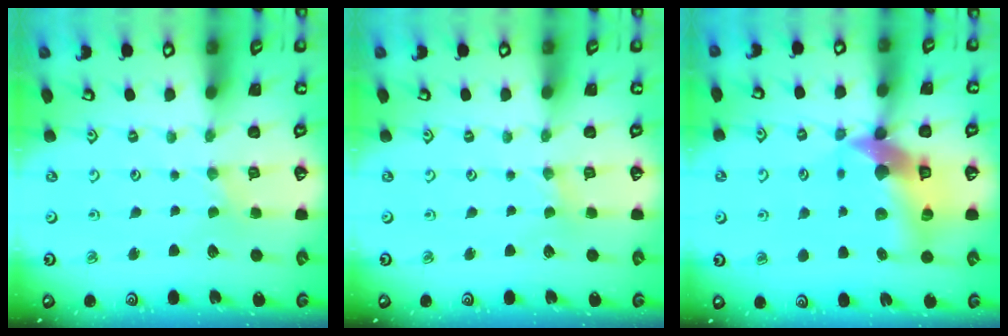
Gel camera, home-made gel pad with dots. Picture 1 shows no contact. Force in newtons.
{"total": 0.7, "press": 0.7, "slide": 0.1}
{"total": 15.8, "press": 15.7, "slide": 2.3}